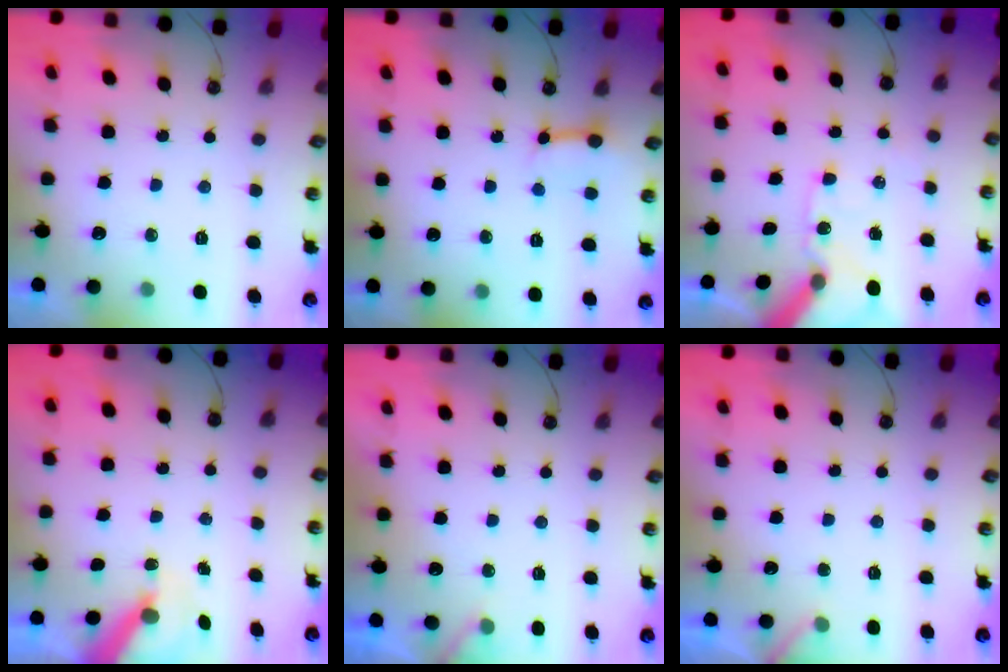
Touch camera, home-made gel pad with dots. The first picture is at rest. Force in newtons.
{"total": 6.4, "press": 6.4, "slide": 0.7}
{"total": 11.3, "press": 11.2, "slide": 1.6}
{"total": 6.7, "press": 6.7, "slide": 0.7}
{"total": 5.3, "press": 5.3, "slide": 0.5}
{"total": 3.9, "press": 3.9, "slide": 0.5}